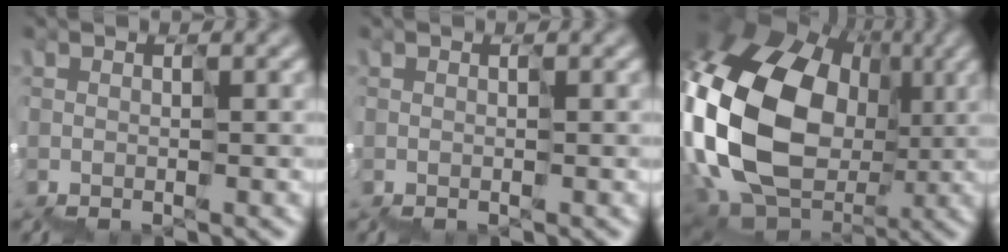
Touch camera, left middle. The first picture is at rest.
{"total": 0.0}
{"total": 16.1, "force": [1.3, 13.4, 8.8], "torque": [-0.240, 0.010, 0.015]}